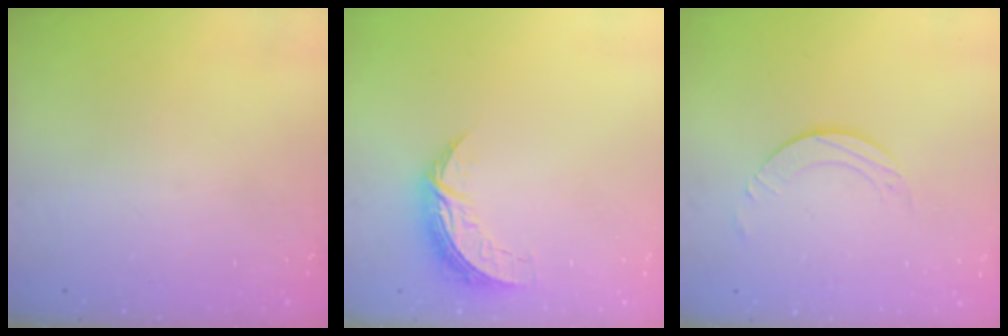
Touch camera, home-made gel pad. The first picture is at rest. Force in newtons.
{"total": 7.2, "press": 7.2, "slide": 0.2}
{"total": 1.9, "press": 1.9, "slide": 0.1}